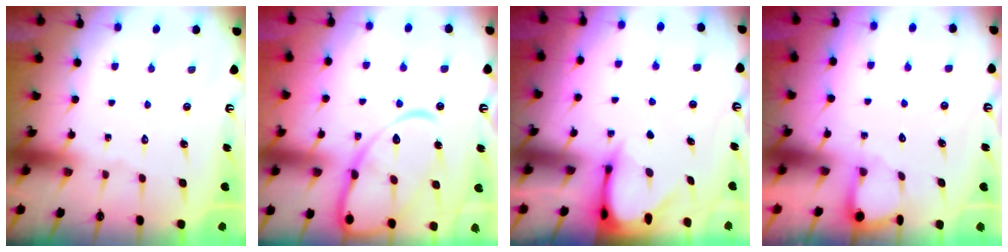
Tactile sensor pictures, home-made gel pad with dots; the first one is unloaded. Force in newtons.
{"total": 15.9, "press": 15.9, "slide": 1.5}
{"total": 3.3, "press": 3.3, "slide": 0.3}
{"total": 1.8, "press": 1.8, "slide": 0.1}